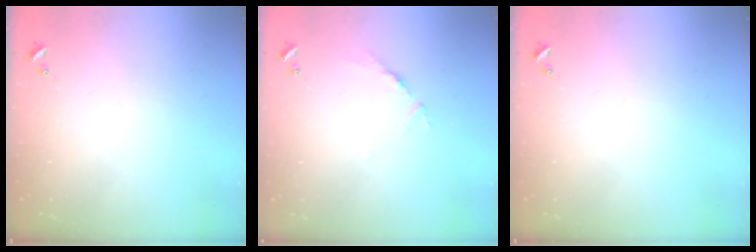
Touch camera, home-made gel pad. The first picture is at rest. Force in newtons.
{"total": 3.5, "press": 3.5, "slide": 0.5}
{"total": 0.0}